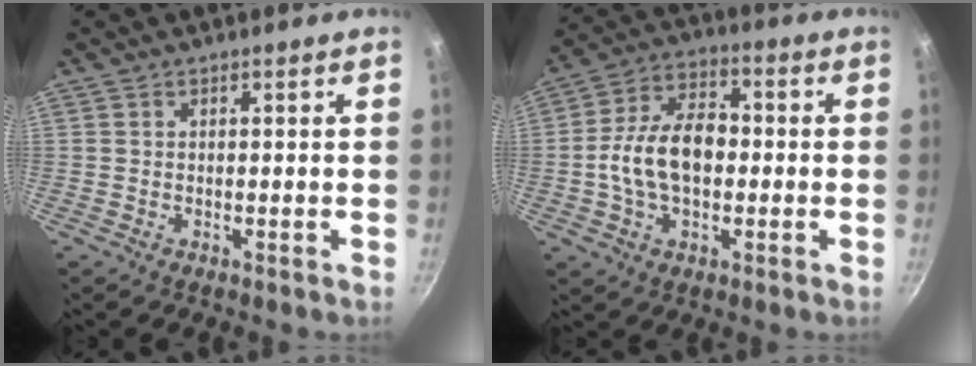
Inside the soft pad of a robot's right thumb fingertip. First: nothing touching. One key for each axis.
{"total": 13.4, "fx": -1.0, "fy": 8.5, "fz": 10.3, "tx": -0.158, "ty": 0.032, "tz": -0.030}